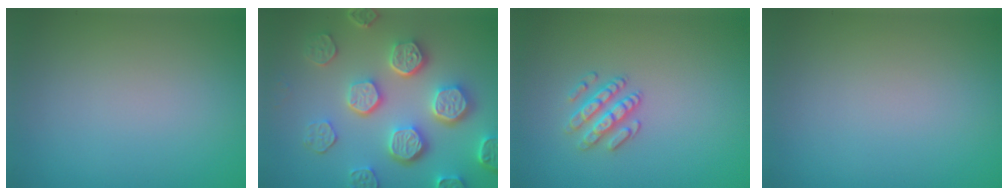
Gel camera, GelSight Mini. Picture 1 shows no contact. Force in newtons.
{"total": 7.3, "press": 5.8, "slide": 4.3}
{"total": 2.5, "press": 2.4, "slide": 0.6}
{"total": 0.0}